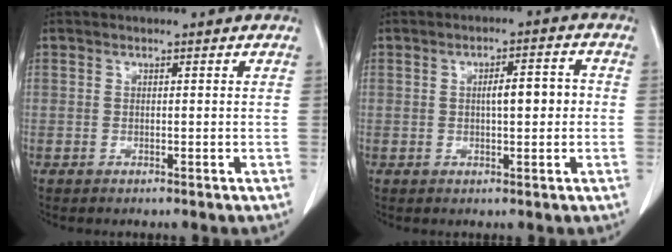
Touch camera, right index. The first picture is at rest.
{"total": 4.7, "force": [0.1, 1.2, 4.6], "torque": [-0.072, 0.014, 0.003]}